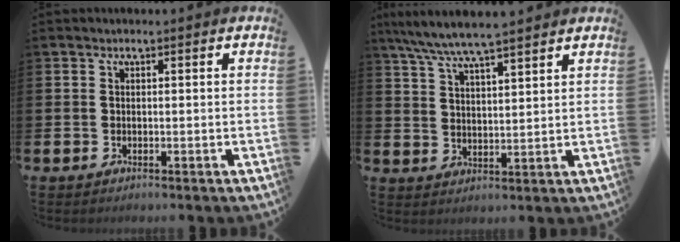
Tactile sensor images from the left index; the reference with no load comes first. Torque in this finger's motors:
{"motor_torque": [0.18, -0.36, 0.99, 0.21]}